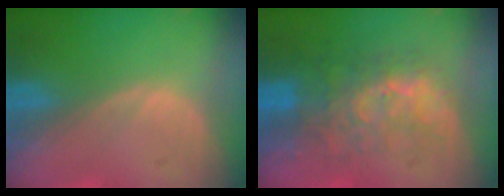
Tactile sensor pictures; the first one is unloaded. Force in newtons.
{"total": 9.9, "press": 8.6, "slide": 4.9}